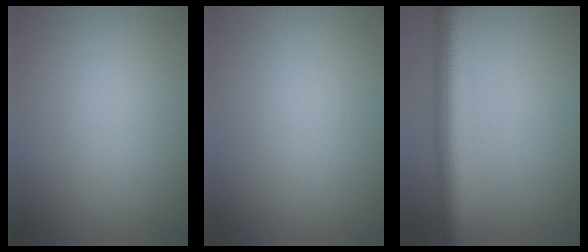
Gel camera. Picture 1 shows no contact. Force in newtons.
{"total": 0.0}
{"total": 7.8, "press": 7.8, "slide": 0.1}